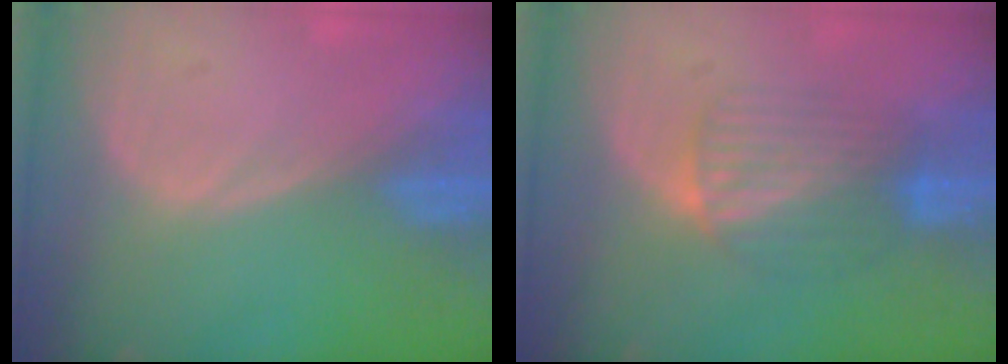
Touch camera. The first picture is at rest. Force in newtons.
{"total": 6.3, "press": 6.2, "slide": 1.1}